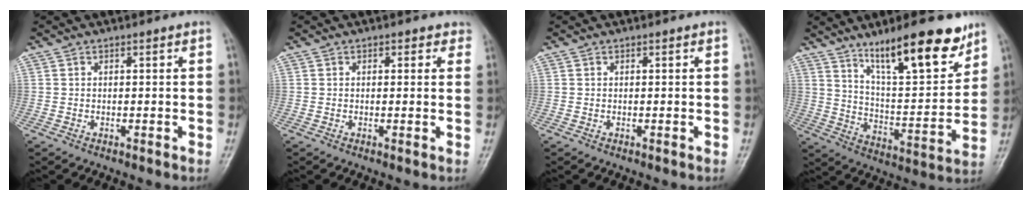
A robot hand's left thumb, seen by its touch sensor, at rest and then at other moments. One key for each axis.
{"total": 2.1, "fx": 1.2, "fy": 1.5, "fz": 0.9, "tx": 0.020, "ty": -0.001, "tz": 0.006}
{"total": 0.0}
{"total": 18.0, "fx": 12.1, "fy": 4.9, "fz": 12.4, "tx": -0.157, "ty": -0.071, "tz": 0.205}